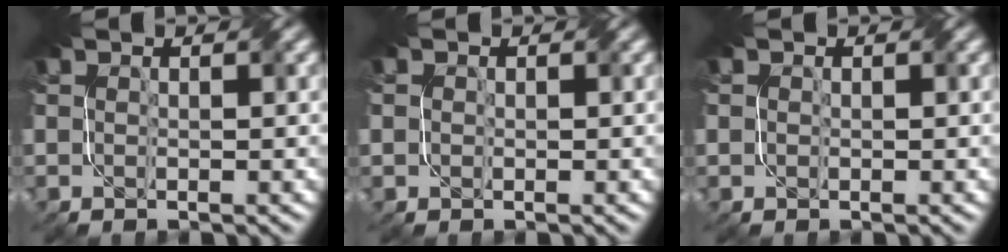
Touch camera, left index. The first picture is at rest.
{"total": 1.2, "force": [0.3, 1.1, 0.2], "torque": [-0.002, -0.002, 0.002]}
{"total": 0.8, "force": [0.3, 0.8, 0.1], "torque": [-0.001, -0.004, 0.002]}